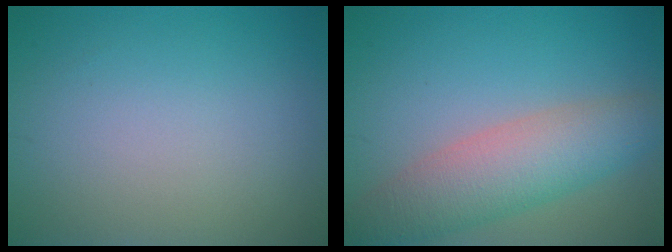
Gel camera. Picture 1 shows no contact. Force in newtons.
{"total": 6.1, "press": 6.0, "slide": 0.5}